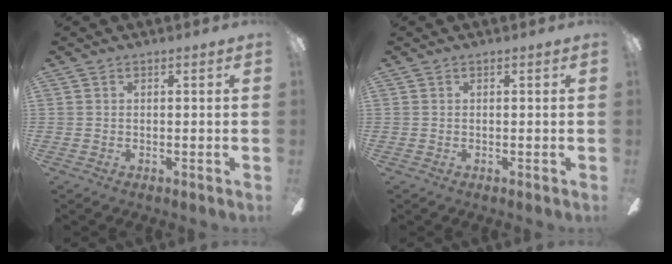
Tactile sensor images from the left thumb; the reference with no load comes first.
{"total": 0.0}